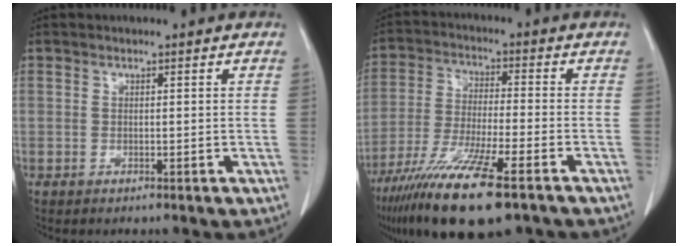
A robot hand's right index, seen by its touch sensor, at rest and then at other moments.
{"total": 15.8, "force": [-10.2, 1.8, 11.9], "torque": [-0.229, -0.046, -0.182]}